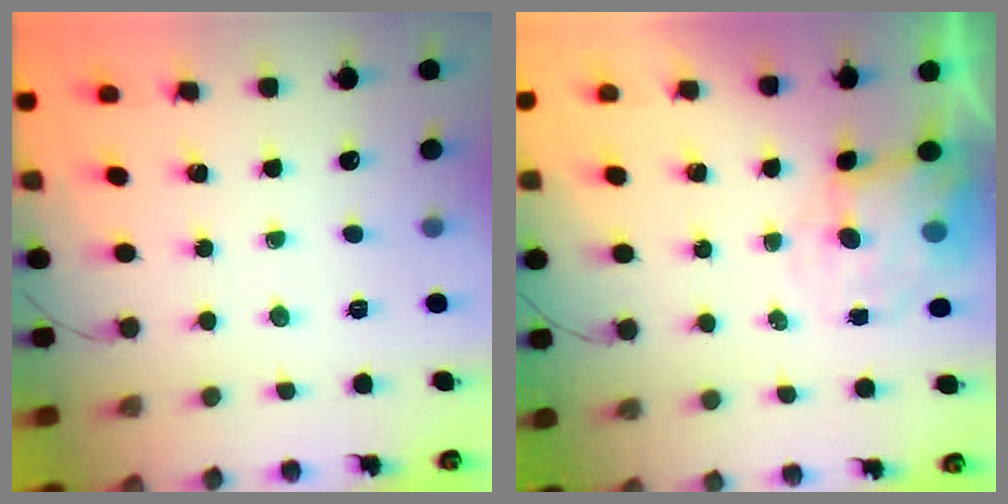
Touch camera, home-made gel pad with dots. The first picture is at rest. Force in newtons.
{"total": 7.3, "press": 7.2, "slide": 1.4}